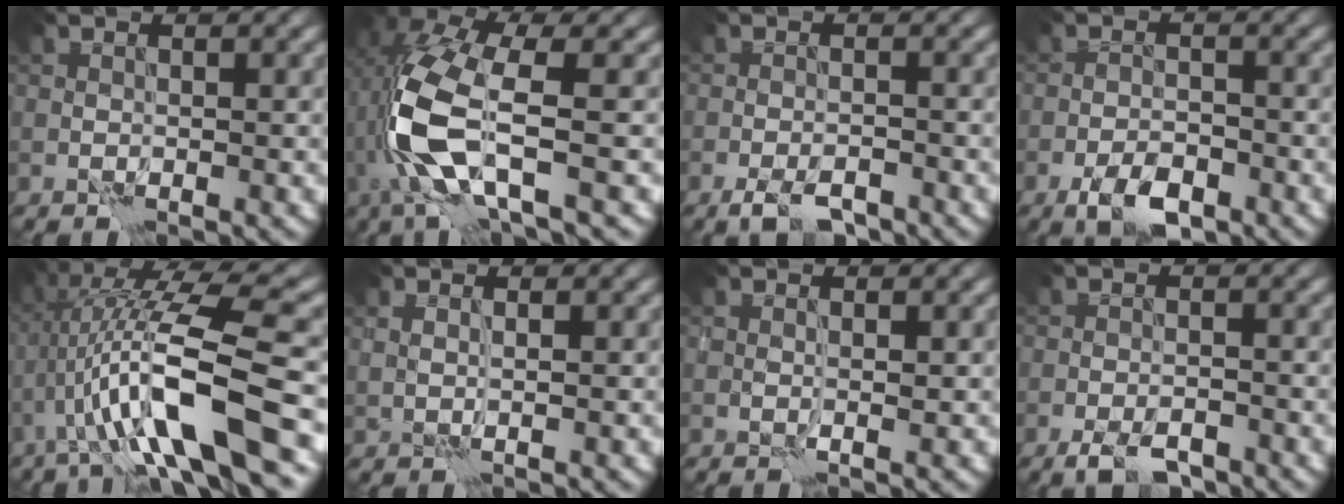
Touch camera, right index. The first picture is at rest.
{"total": 8.2, "force": [-1.0, 2.9, 7.6], "torque": [-0.185, 0.001, -0.026]}
{"total": 2.9, "force": [-2.1, 1.0, 1.7], "torque": [-0.027, -0.004, -0.038]}
{"total": 3.5, "force": [-2.2, 1.5, 2.2], "torque": [-0.032, -0.004, -0.041]}
{"total": 10.8, "force": [-1.6, 2.0, 10.5], "torque": [-0.184, 0.021, -0.025]}
{"total": 0.9, "force": [0.7, 0.1, 0.5], "torque": [-0.011, -0.008, 0.019]}
{"total": 0.6, "force": [0.4, -0.2, 0.3], "torque": [-0.008, -0.005, 0.008]}
{"total": 2.9, "force": [-2.1, 1.0, 1.7], "torque": [-0.026, -0.003, -0.039]}